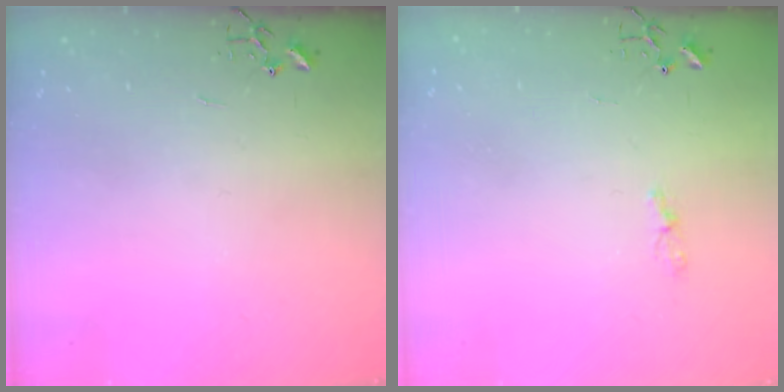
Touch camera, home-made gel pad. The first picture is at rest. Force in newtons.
{"total": 4.4, "press": 4.4, "slide": 0.6}